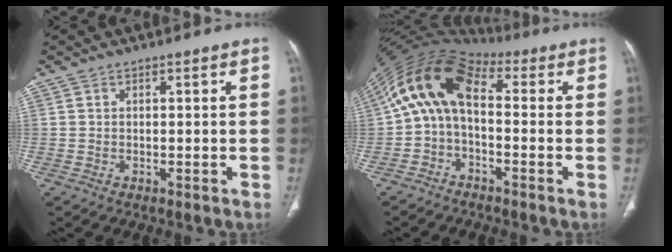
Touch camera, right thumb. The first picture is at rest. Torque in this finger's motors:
{"motor_torque": [2.14, 2.51, 1.85, -0.33, 0.27]}